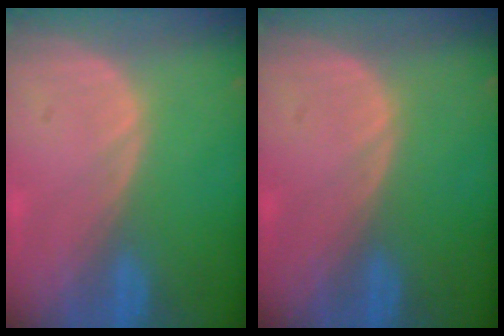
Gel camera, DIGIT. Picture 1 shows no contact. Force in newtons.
{"total": 0.0}